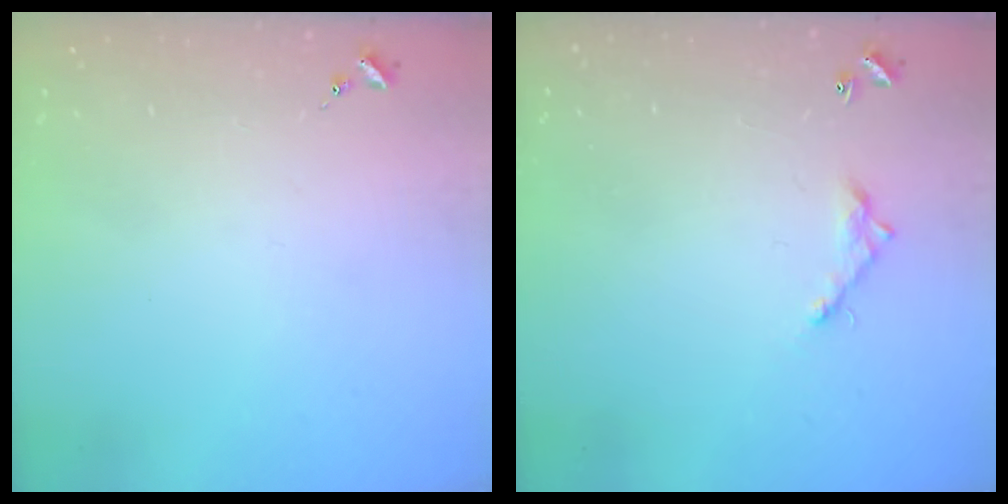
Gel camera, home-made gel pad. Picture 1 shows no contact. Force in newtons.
{"total": 6.2, "press": 6.2, "slide": 0.4}